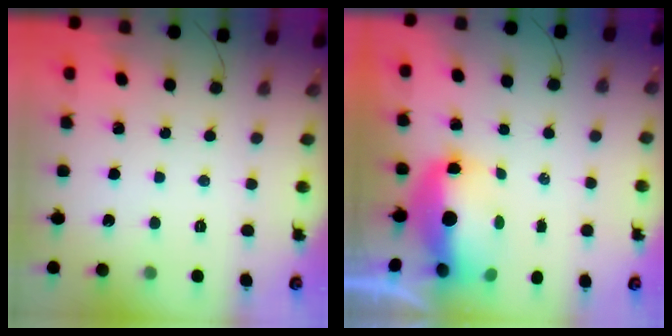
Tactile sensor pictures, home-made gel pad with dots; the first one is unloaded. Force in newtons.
{"total": 9.3, "press": 9.1, "slide": 1.9}